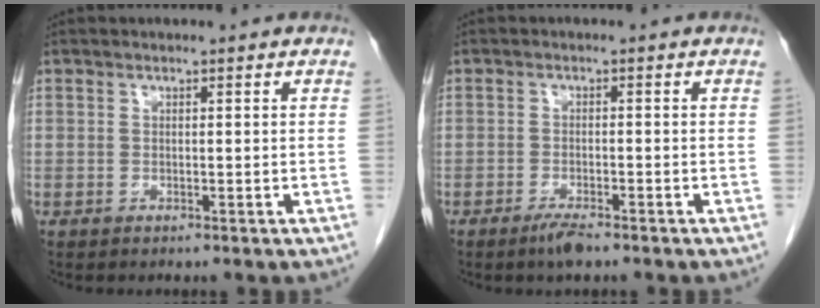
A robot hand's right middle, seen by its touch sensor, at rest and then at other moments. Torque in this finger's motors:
{"motor_torque": [0.75, -0.26, 0.33, 0.07]}